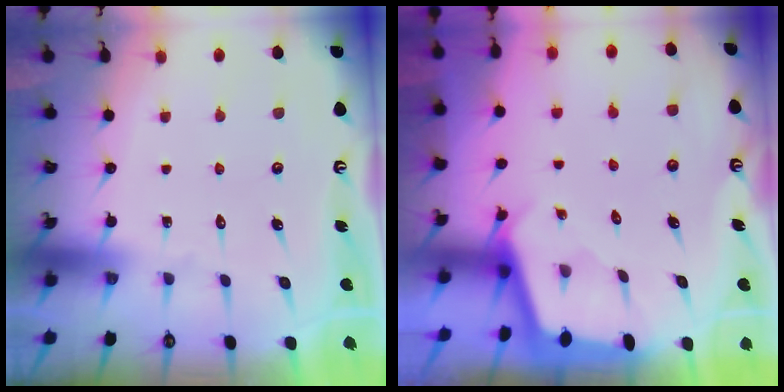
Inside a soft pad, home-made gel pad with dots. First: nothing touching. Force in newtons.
{"total": 1.9, "press": 1.9, "slide": 0.1}